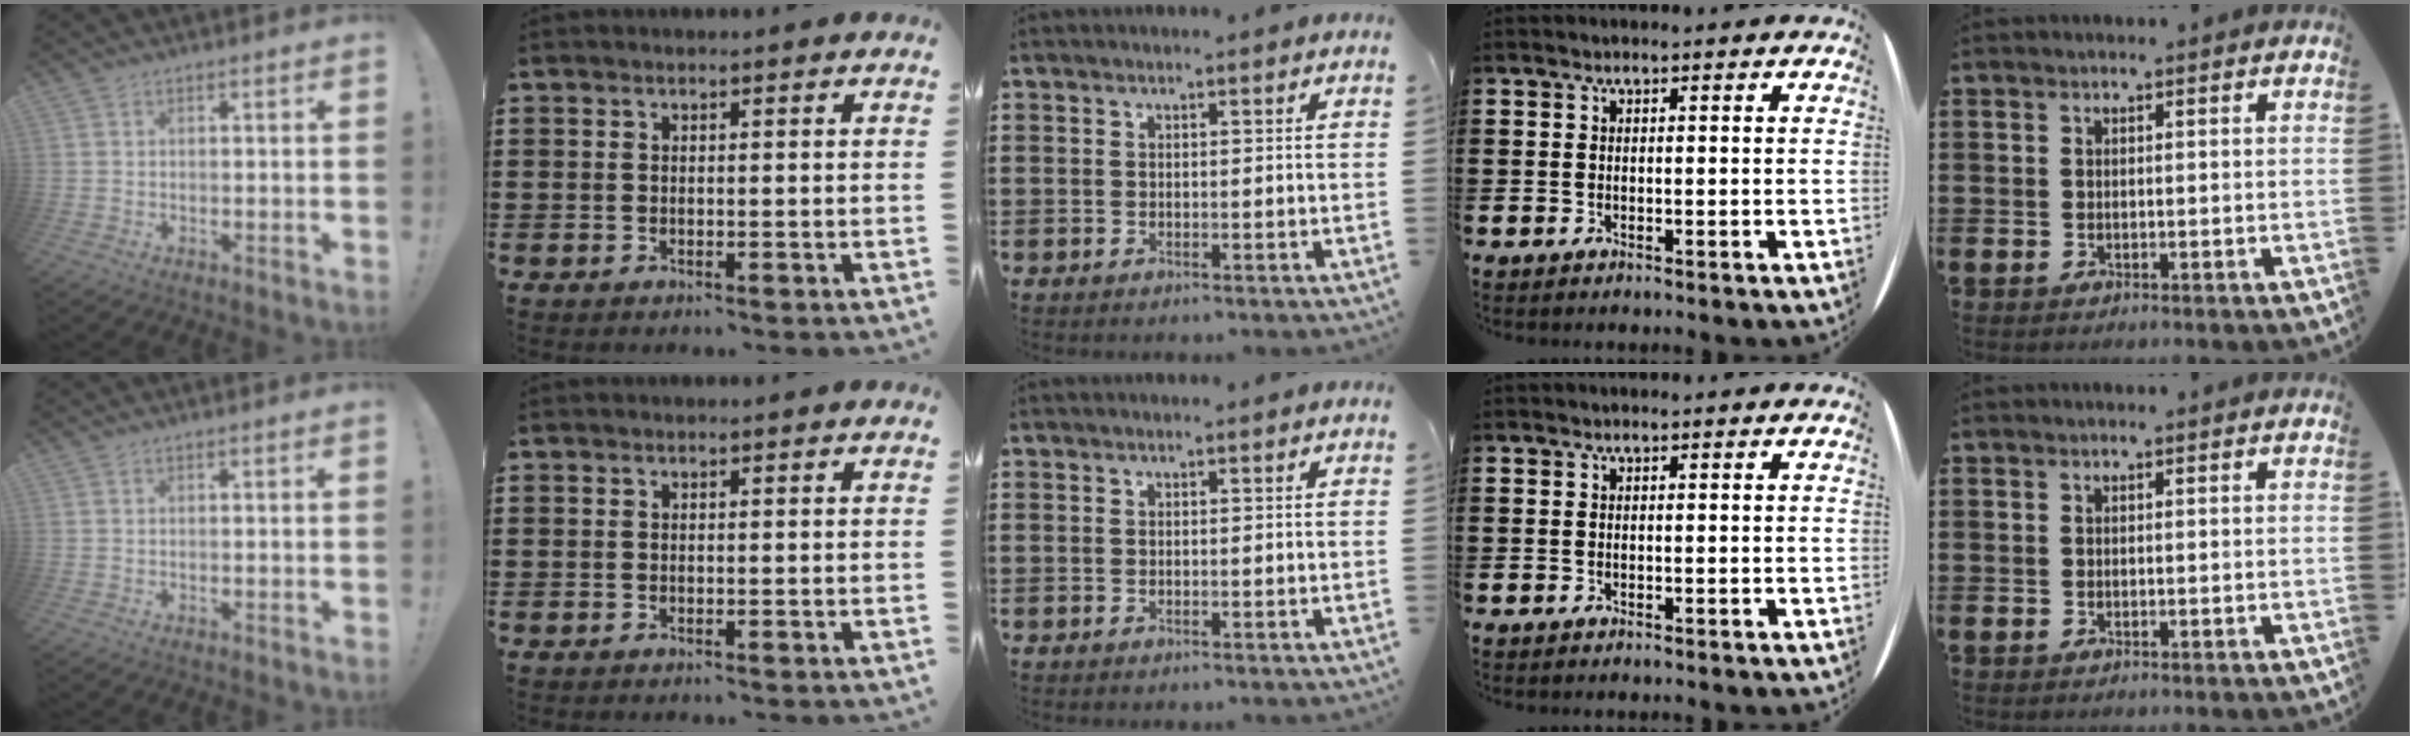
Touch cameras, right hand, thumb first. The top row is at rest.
{}